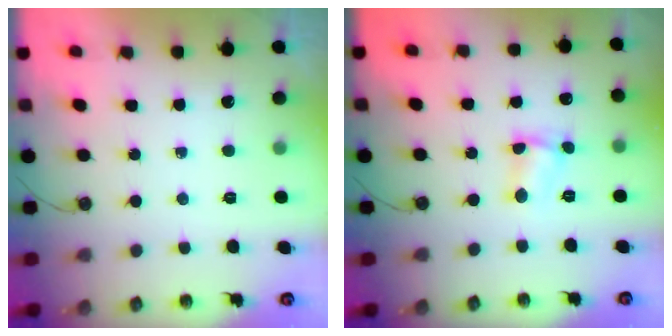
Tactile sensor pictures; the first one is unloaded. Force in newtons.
{"total": 3.2, "press": 3.1, "slide": 0.4}